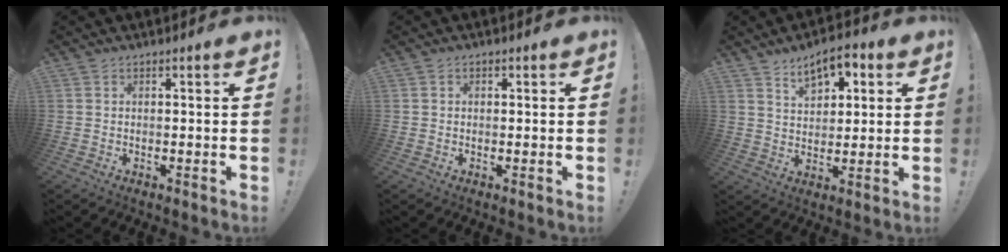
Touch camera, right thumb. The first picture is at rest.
{"total": 0.8, "force": [-0.1, 0.7, 0.4], "torque": [-0.005, 0.004, -0.002]}
{"total": 9.1, "force": [5.5, 5.2, 5.1], "torque": [-0.073, -0.022, 0.099]}